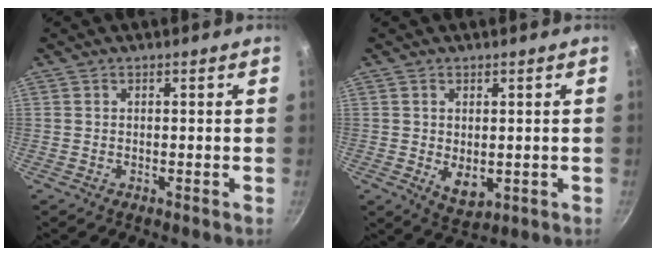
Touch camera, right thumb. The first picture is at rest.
{"total": 5.0, "force": [-0.1, 3.2, 3.9], "torque": [-0.061, -0.018, 0.007]}